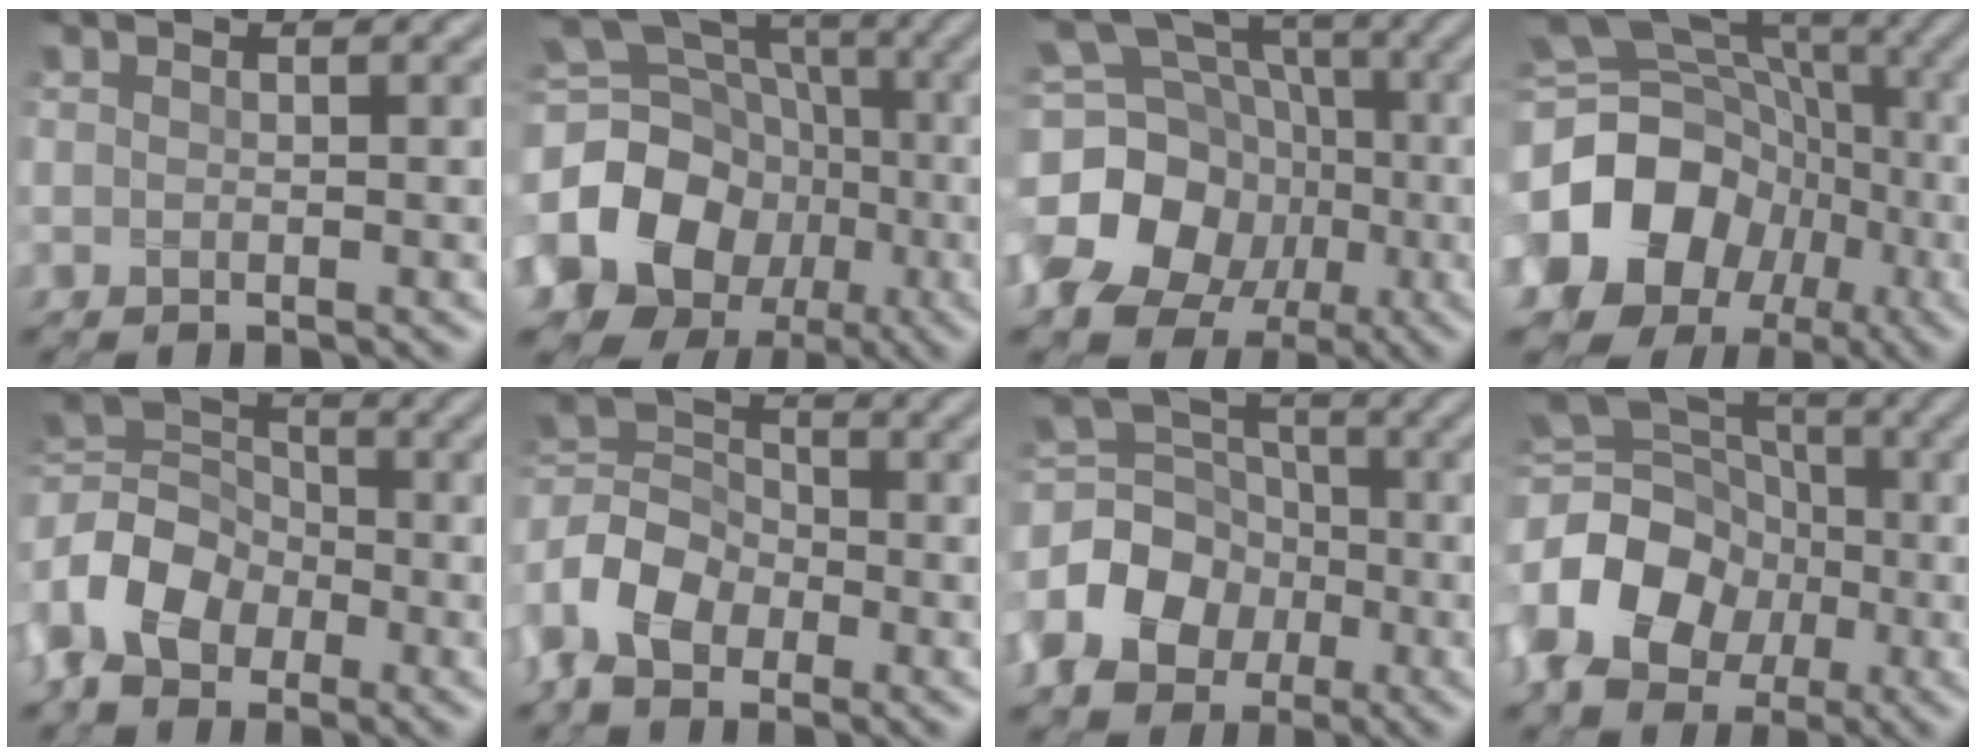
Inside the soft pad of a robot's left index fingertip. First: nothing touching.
{"total": 16.7, "force": [-2.9, 14.4, 7.9], "torque": [-0.177, 0.001, -0.067]}
{"total": 16.0, "force": [-3.0, 13.8, 7.4], "torque": [-0.189, 0.003, -0.071]}
{"total": 19.0, "force": [-4.4, 16.2, 8.9], "torque": [-0.177, -0.015, -0.087]}
{"total": 7.1, "force": [-3.0, 4.7, 4.3], "torque": [-0.102, 0.009, -0.071]}
{"total": 5.8, "force": [-3.0, 3.6, 3.5], "torque": [-0.083, 0.013, -0.076]}
{"total": 8.0, "force": [-2.5, 6.3, 4.2], "torque": [-0.086, 0.005, -0.057]}
{"total": 11.5, "force": [-3.6, 8.8, 6.5], "torque": [-0.135, -0.002, -0.074]}